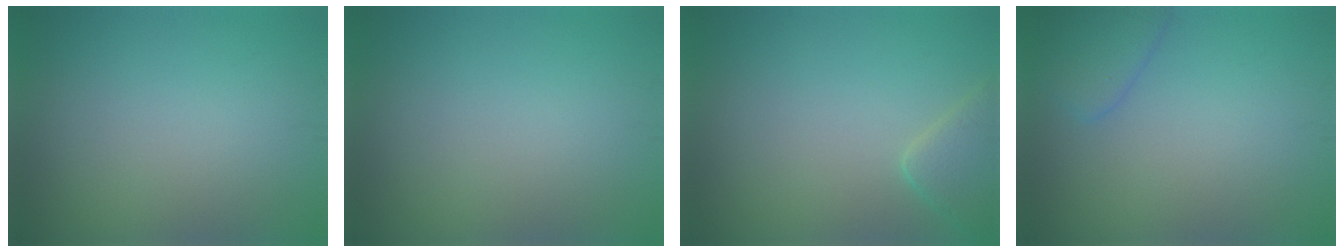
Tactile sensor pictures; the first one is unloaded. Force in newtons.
{"total": 0.0}
{"total": 2.8, "press": 2.8, "slide": 0.1}
{"total": 2.5, "press": 2.5, "slide": 0.2}